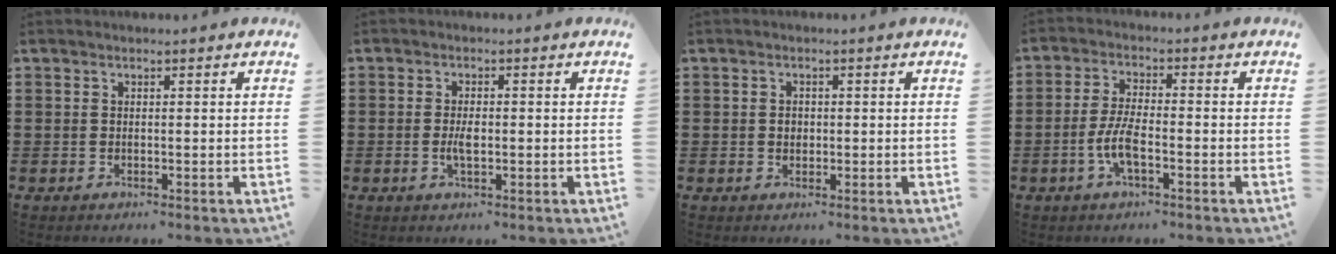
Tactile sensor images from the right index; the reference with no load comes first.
{"total": 2.6, "force": [-0.3, 1.2, 2.3], "torque": [-0.051, -0.001, -0.008]}
{"total": 1.4, "force": [0.0, 1.1, 0.8], "torque": [-0.018, 0.006, 0.000]}
{"total": 5.4, "force": [-1.9, 1.6, 4.8], "torque": [-0.118, -0.007, -0.043]}